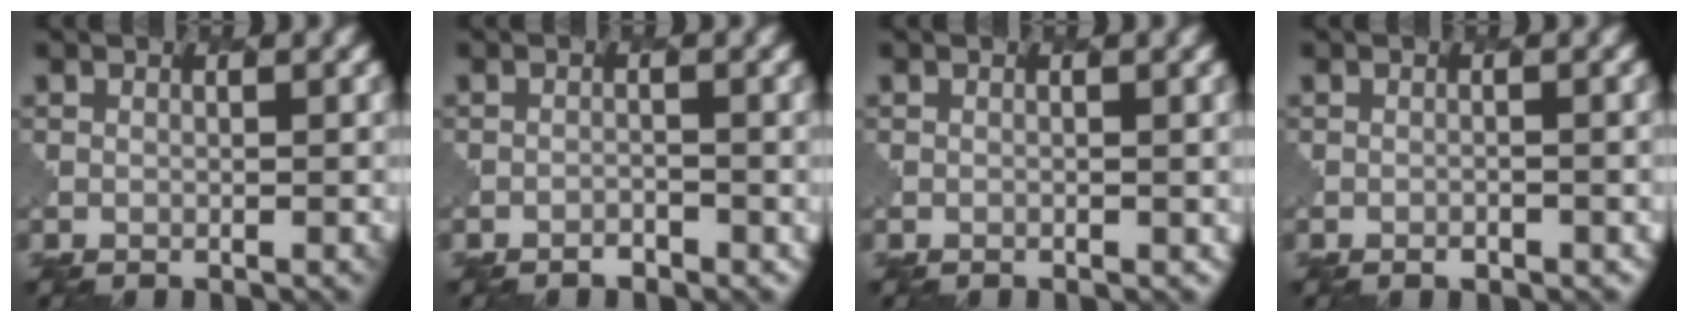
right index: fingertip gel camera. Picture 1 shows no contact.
{"total": 1.0, "force": [-0.3, -0.2, -1.0], "torque": [0.007, 0.000, -0.007]}
{"total": 1.1, "force": [0.3, -0.4, -1.0], "torque": [0.003, -0.001, 0.002]}
{"total": 0.6, "force": [-0.2, -0.2, -0.6], "torque": [0.000, -0.001, -0.003]}